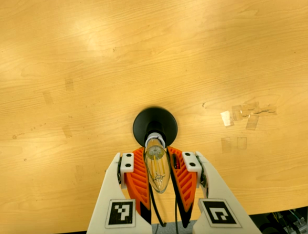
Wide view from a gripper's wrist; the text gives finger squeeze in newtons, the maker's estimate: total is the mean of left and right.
{"total": 19.1, "left": 20.1, "right": 18.2}